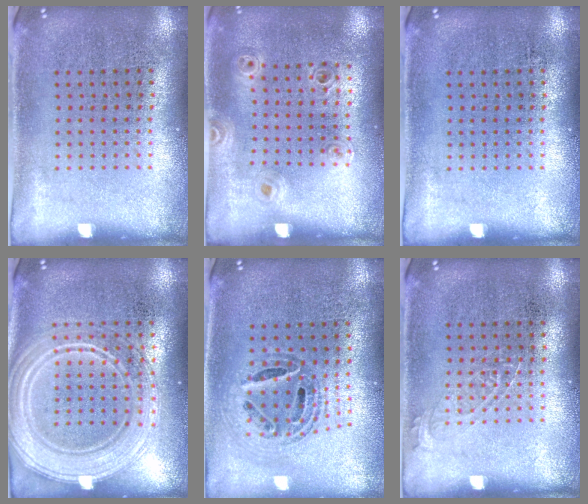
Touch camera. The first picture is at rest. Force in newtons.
{"total": 0.9, "press": 0.9, "slide": 0.1}
{"total": 0.0}
{"total": 3.5, "press": 3.5, "slide": 0.5}
{"total": 0.9, "press": 0.8, "slide": 0.2}
{"total": 1.0, "press": 1.0, "slide": 0.1}